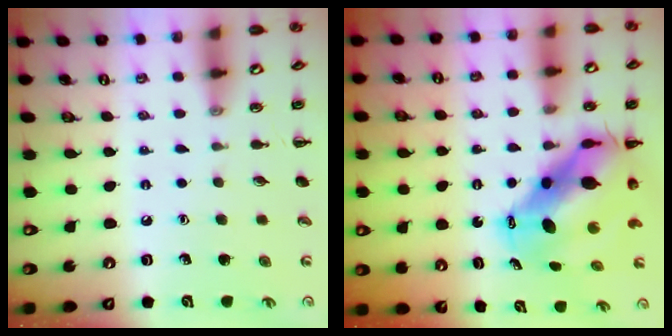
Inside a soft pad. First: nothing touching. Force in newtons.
{"total": 12.0, "press": 11.6, "slide": 2.8}